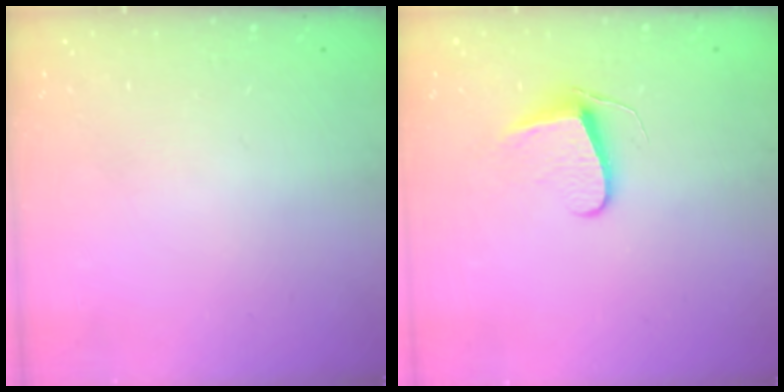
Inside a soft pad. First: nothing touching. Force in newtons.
{"total": 7.3, "press": 7.2, "slide": 0.6}